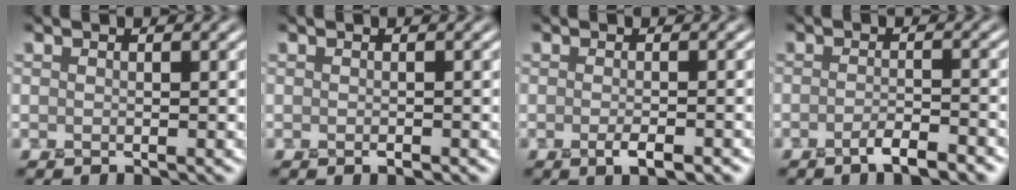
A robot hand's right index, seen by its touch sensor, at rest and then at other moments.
{"total": 0.8, "force": [-0.4, 0.3, 0.6], "torque": [-0.012, -0.006, -0.005]}
{"total": 2.3, "force": [-1.3, 0.5, 1.8], "torque": [-0.031, -0.011, -0.020]}
{"total": 2.7, "force": [-2.0, 0.6, 1.8], "torque": [-0.029, -0.003, -0.037]}